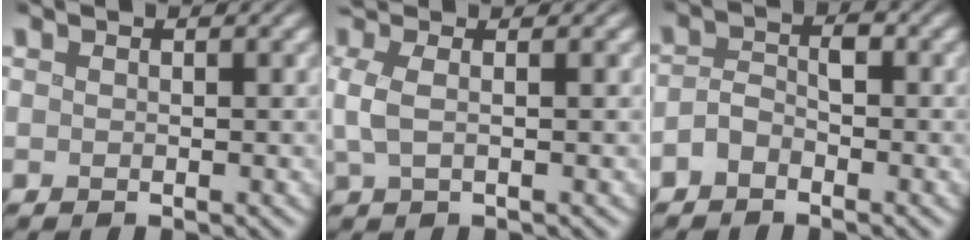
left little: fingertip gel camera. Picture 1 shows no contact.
{"total": 2.9, "force": [0.4, 1.0, 2.6], "torque": [-0.054, 0.010, 0.005]}
{"total": 2.2, "force": [-1.1, 1.2, 1.5], "torque": [-0.030, 0.009, -0.025]}